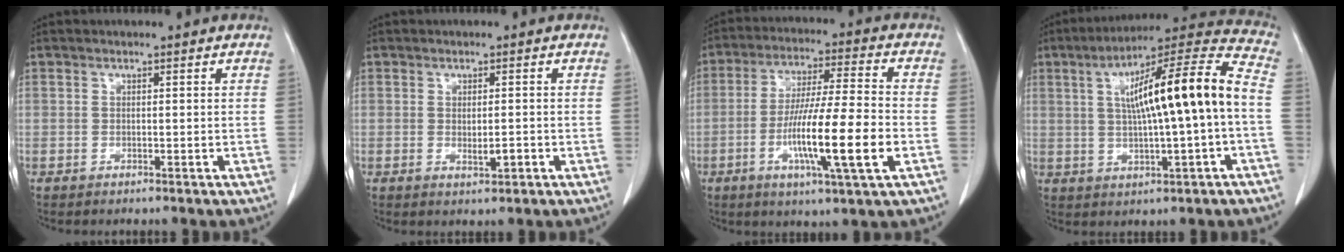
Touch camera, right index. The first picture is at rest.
{"total": 2.2, "force": [-0.6, 0.6, 2.0], "torque": [-0.034, -0.004, -0.005]}
{"total": 14.6, "force": [-4.1, 0.3, 14.0], "torque": [-0.256, -0.012, -0.074]}
{"total": 17.1, "force": [0.9, 1.1, 17.0], "torque": [-0.271, 0.033, 0.013]}